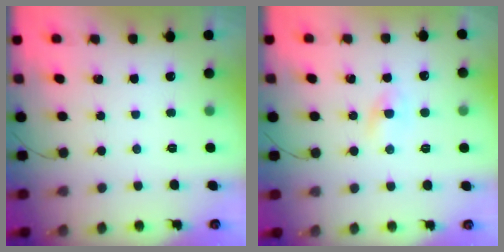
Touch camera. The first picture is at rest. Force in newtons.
{"total": 1.3, "press": 1.2, "slide": 0.5}